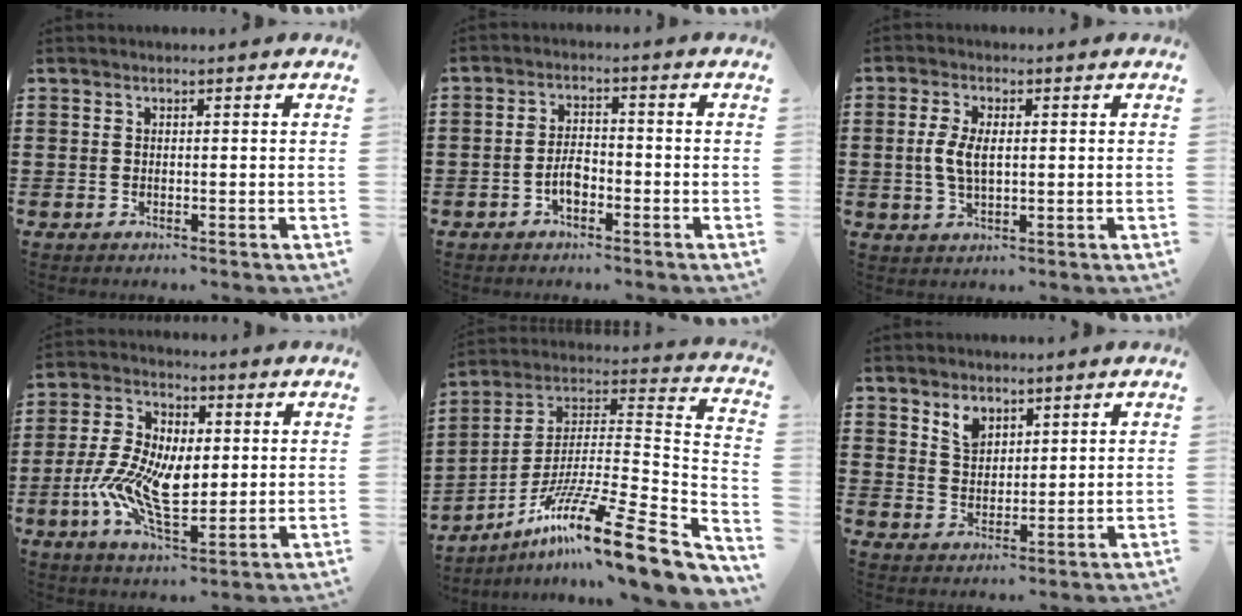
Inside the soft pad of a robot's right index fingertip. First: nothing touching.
{"total": 3.6, "force": [-1.6, 1.8, 2.6], "torque": [-0.061, 0.002, -0.035]}
{"total": 4.7, "force": [0.2, 2.3, 4.1], "torque": [-0.097, 0.002, -0.002]}
{"total": 11.1, "force": [-1.5, 6.0, 9.3], "torque": [-0.210, -0.001, -0.030]}
{"total": 15.9, "force": [-10.0, 1.5, 12.3], "torque": [-0.200, 0.002, -0.183]}
{"total": 3.9, "force": [2.7, 2.5, 1.2], "torque": [-0.026, 0.006, 0.049]}